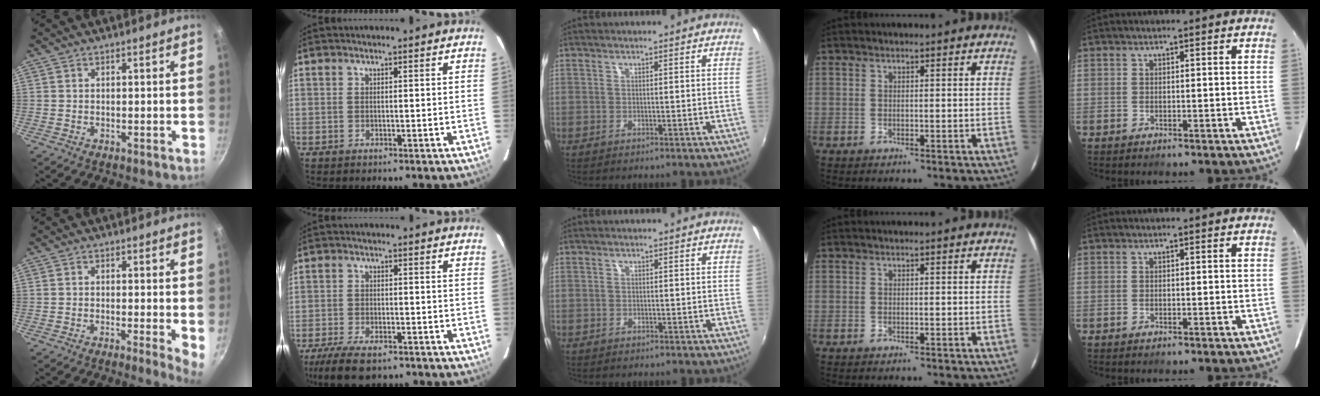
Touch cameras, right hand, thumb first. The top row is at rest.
{"thumb": {"total": 4.0, "force": [-0.3, 0.8, 3.9], "torque": [-0.050, -0.009, -0.007]}, "index": {"total": 10.2, "force": [-7.6, 3.6, 5.6], "torque": [-0.138, -0.025, -0.133]}, "middle": {"total": 0.9, "force": [-0.7, 0.7, -0.1], "torque": [-0.003, 0.001, -0.011]}}